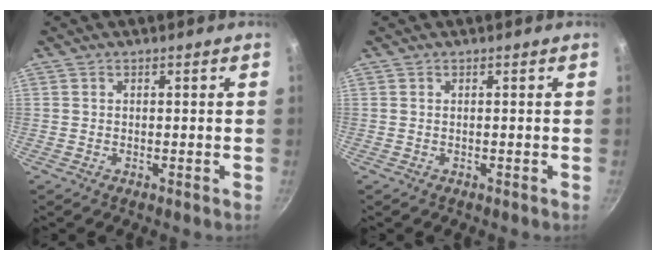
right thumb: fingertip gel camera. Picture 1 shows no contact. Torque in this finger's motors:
{"motor_torque": [-0.04, 0.04, -0.03, 0.00, 0.00]}